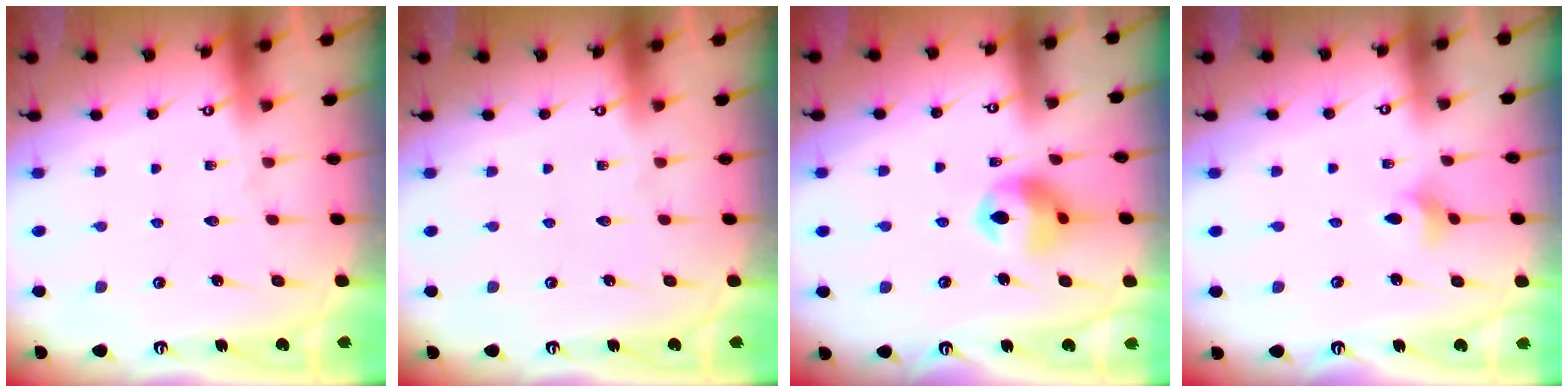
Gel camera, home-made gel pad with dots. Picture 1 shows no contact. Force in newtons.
{"total": 0.0}
{"total": 11.6, "press": 11.5, "slide": 1.9}
{"total": 2.7, "press": 2.6, "slide": 0.6}